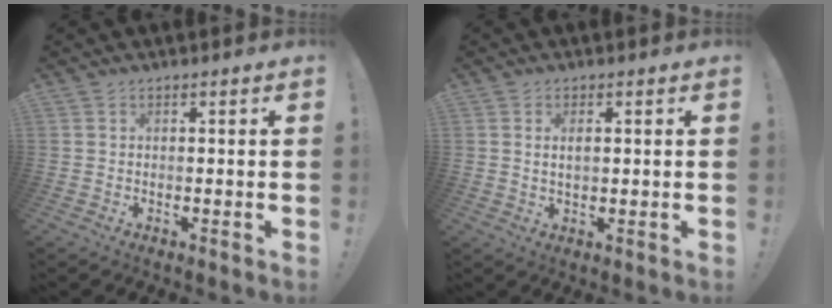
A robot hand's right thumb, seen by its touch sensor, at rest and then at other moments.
{"total": 2.4, "force": [0.6, 1.0, 2.1], "torque": [-0.035, -0.001, 0.007]}